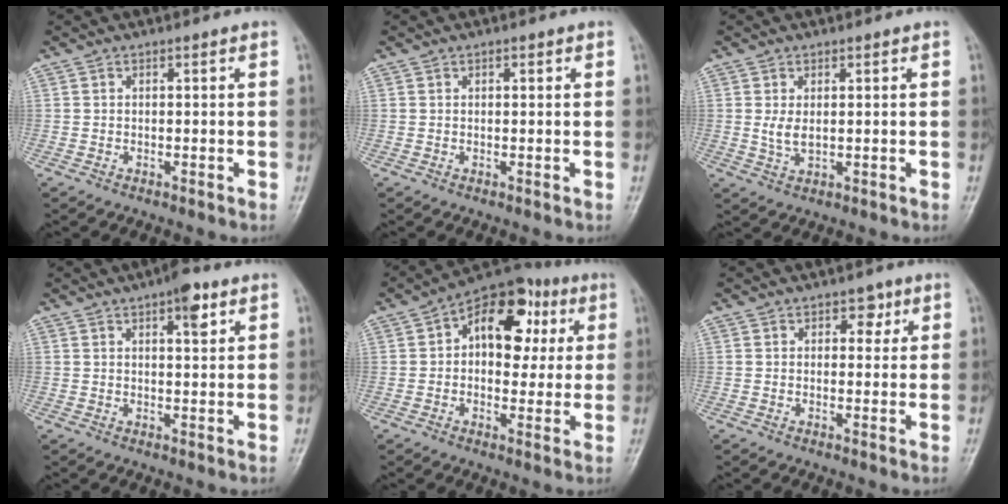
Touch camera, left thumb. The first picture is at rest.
{"total": 0.7, "force": [0.3, 0.4, 0.5], "torque": [-0.006, 0.000, 0.004]}
{"total": 3.1, "force": [0.4, 1.7, 2.6], "torque": [-0.052, -0.002, 0.014]}
{"total": 5.2, "force": [2.7, 1.9, 4.0], "torque": [-0.046, -0.008, 0.035]}
{"total": 14.8, "force": [3.6, 9.4, 10.9], "torque": [-0.107, 0.018, 0.045]}
{"total": 3.2, "force": [1.5, 2.2, 1.7], "torque": [0.003, -0.004, 0.016]}